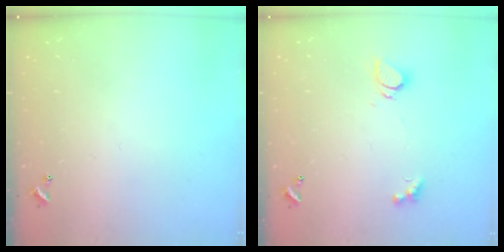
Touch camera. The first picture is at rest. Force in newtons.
{"total": 1.6, "press": 1.6, "slide": 0.2}